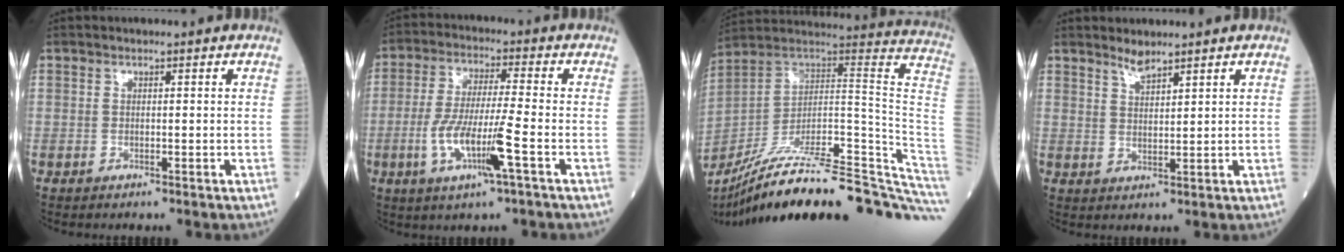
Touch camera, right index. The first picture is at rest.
{"total": 10.2, "force": [-3.5, 0.4, 9.5], "torque": [-0.193, -0.007, -0.068]}
{"total": 34.4, "force": [-27.7, 3.8, 20.2], "torque": [-0.179, -0.005, -0.389]}
{"total": 2.5, "force": [2.3, 0.2, 1.0], "torque": [-0.019, -0.003, 0.045]}